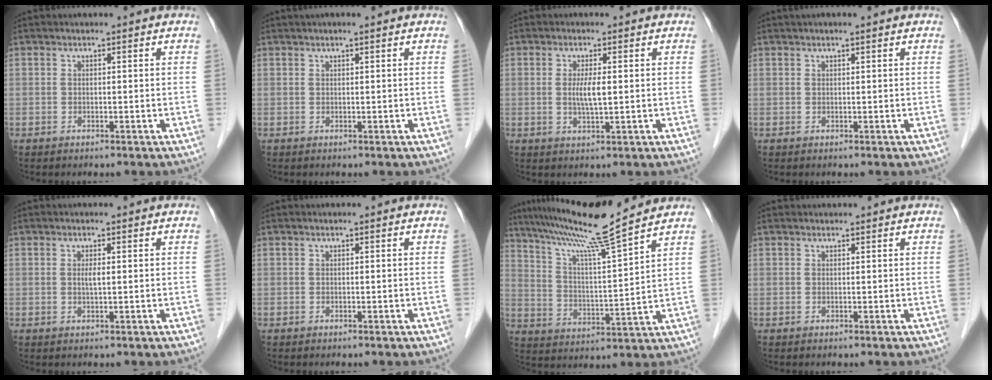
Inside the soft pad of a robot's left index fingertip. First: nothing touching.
{"total": 1.6, "force": [1.1, -0.1, 1.1], "torque": [-0.013, 0.013, 0.019]}
{"total": 3.2, "force": [0.1, 0.3, 3.1], "torque": [-0.062, -0.007, 0.003]}
{"total": 1.4, "force": [1.0, -0.1, 1.0], "torque": [-0.012, 0.012, 0.017]}
{"total": 1.2, "force": [0.1, 0.0, 1.2], "torque": [-0.026, -0.004, 0.002]}
{"total": 0.0}
{"total": 14.0, "force": [12.1, -2.2, 6.8], "torque": [-0.124, -0.006, 0.203]}
{"total": 0.9, "force": [0.9, 0.1, 0.1], "torque": [-0.008, 0.009, 0.015]}